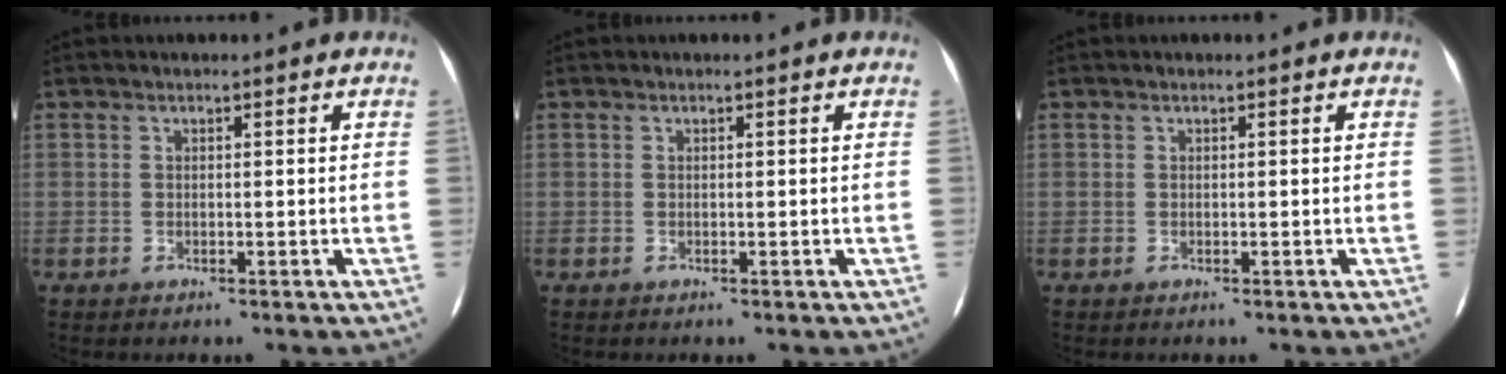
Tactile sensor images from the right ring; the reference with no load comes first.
{"total": 0.0}
{"total": 0.0}